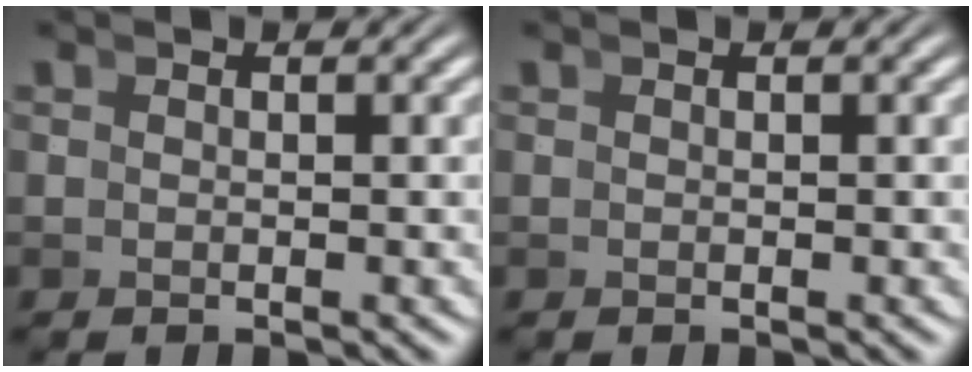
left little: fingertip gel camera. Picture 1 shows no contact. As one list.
[{"total": 0.0}]